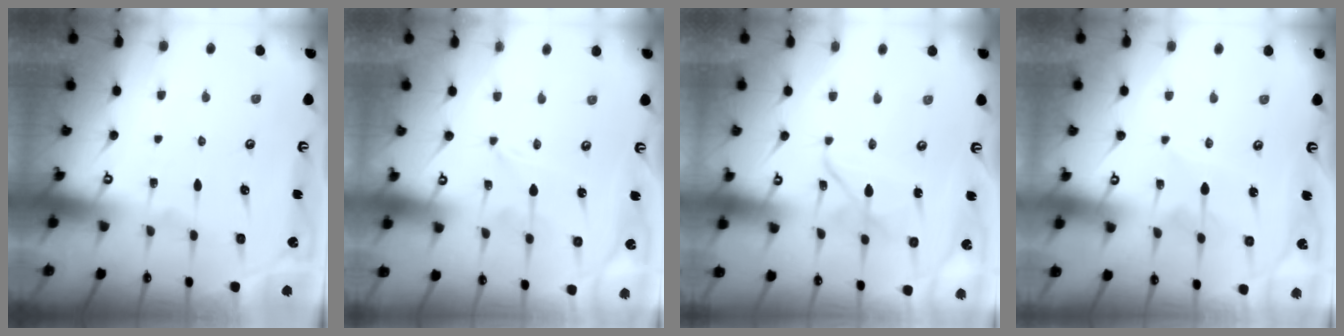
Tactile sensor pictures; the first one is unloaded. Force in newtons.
{"total": 0.0}
{"total": 5.0, "press": 5.0, "slide": 0.4}
{"total": 2.7, "press": 2.7, "slide": 0.4}